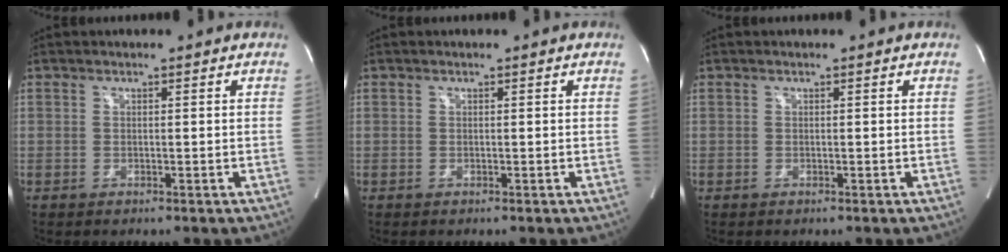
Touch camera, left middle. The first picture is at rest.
{"total": 0.0}
{"total": 0.0}